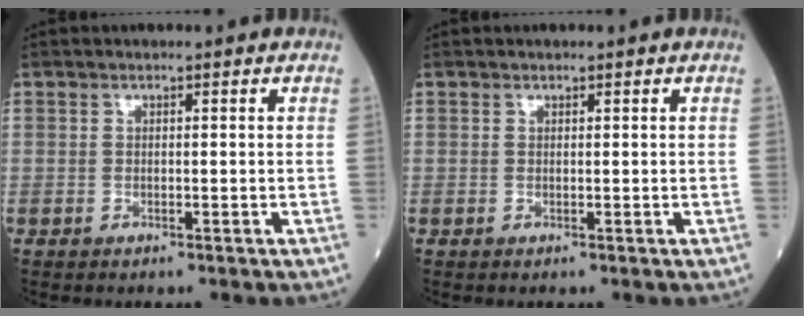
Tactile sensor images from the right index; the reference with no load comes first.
{"total": 0.0}